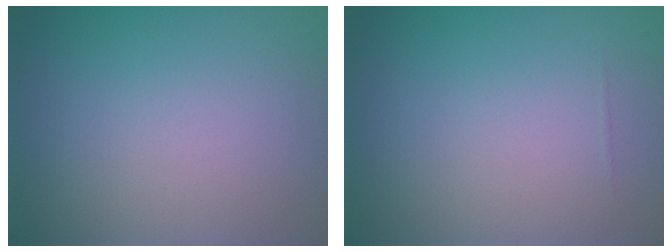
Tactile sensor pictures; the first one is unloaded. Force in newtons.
{"total": 0.0}